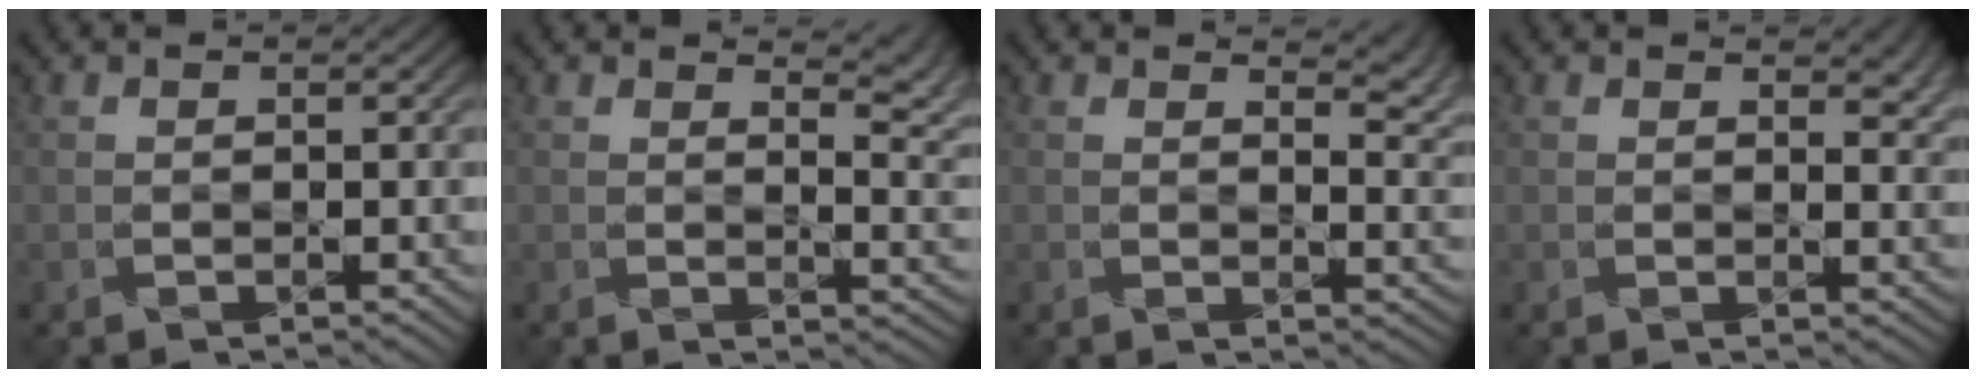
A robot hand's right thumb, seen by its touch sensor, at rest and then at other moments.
{"total": 5.0, "force": [3.6, 1.5, 3.1], "torque": [-0.041, 0.000, 0.054]}
{"total": 4.5, "force": [3.2, 1.5, 2.7], "torque": [-0.034, -0.003, 0.047]}
{"total": 2.9, "force": [1.7, 1.4, 1.9], "torque": [-0.030, -0.006, 0.028]}